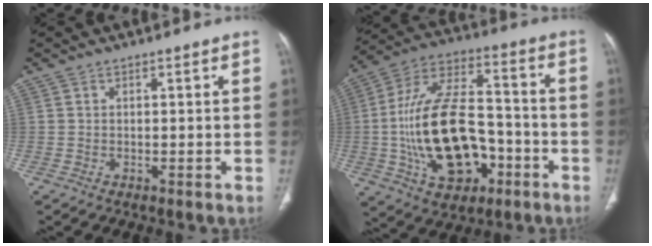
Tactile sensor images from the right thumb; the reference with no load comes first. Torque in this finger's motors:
{"motor_torque": [2.01, 3.00, 2.29, -0.50, 0.67]}